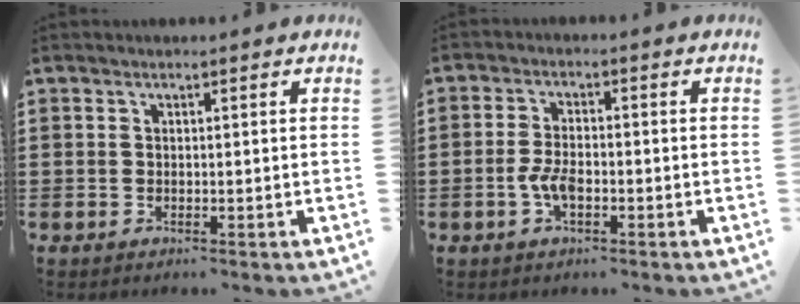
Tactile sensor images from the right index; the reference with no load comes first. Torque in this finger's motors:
{"motor_torque": [1.96, 0.18, 0.37, 0.11]}